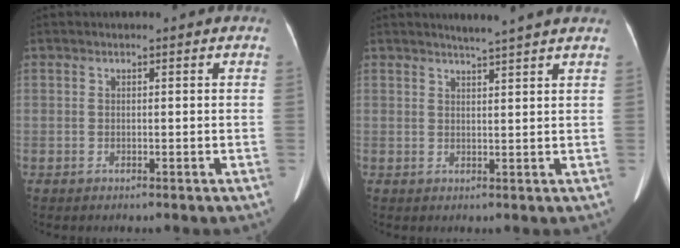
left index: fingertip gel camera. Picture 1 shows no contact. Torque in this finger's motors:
{"motor_torque": [0.19, -0.29, -0.05, 0.02]}